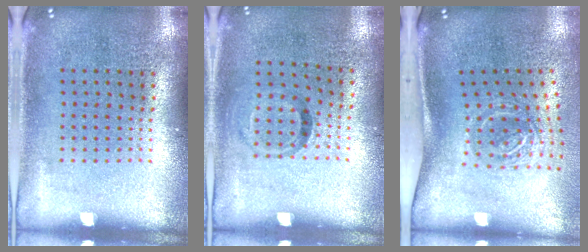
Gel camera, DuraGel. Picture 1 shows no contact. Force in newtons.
{"total": 1.0, "press": 0.6, "slide": 0.8}
{"total": 2.1, "press": 1.3, "slide": 1.6}